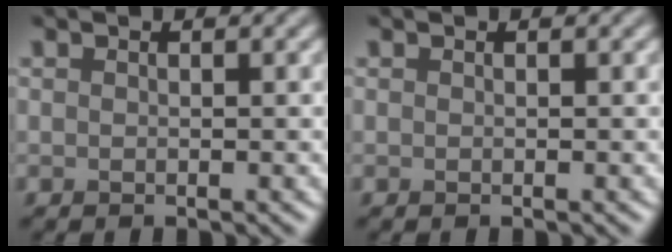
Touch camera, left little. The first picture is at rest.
{"total": 0.0}